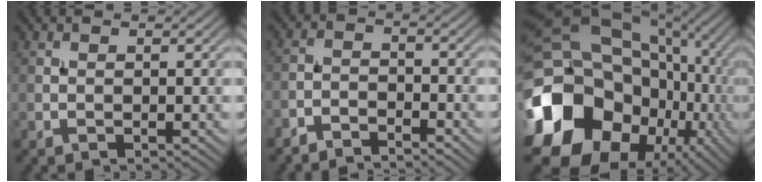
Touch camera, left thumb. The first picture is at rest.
{"total": 3.4, "force": [-3.2, 0.6, 0.9], "torque": [-0.014, 0.001, -0.068]}
{"total": 22.7, "force": [-6.5, 18.8, 11.0], "torque": [-0.251, -0.045, -0.115]}